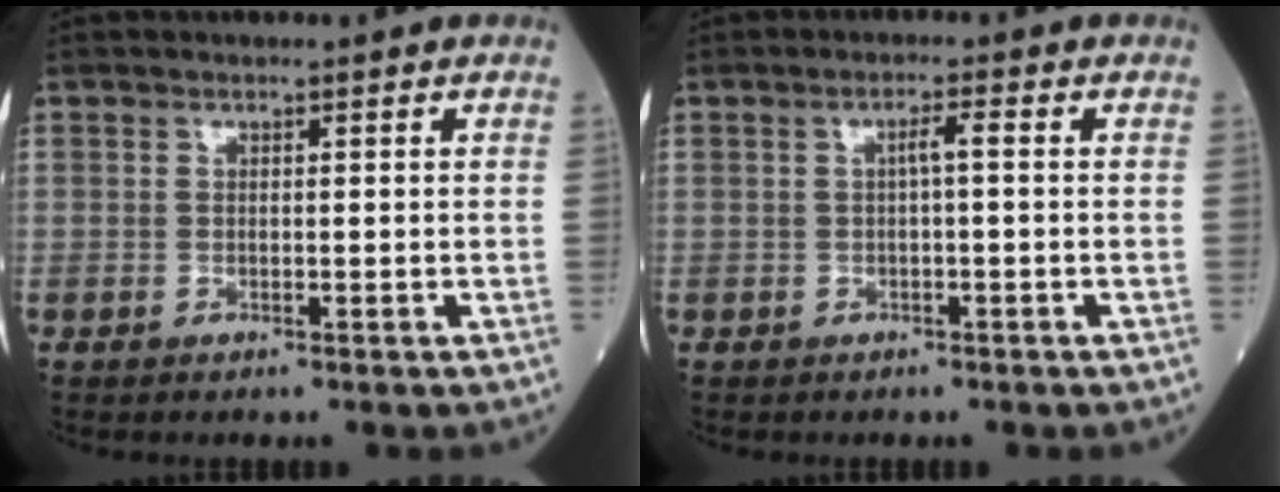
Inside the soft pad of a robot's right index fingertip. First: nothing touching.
{"total": 1.9, "force": [0.1, 0.1, 1.9], "torque": [-0.029, 0.005, 0.001]}